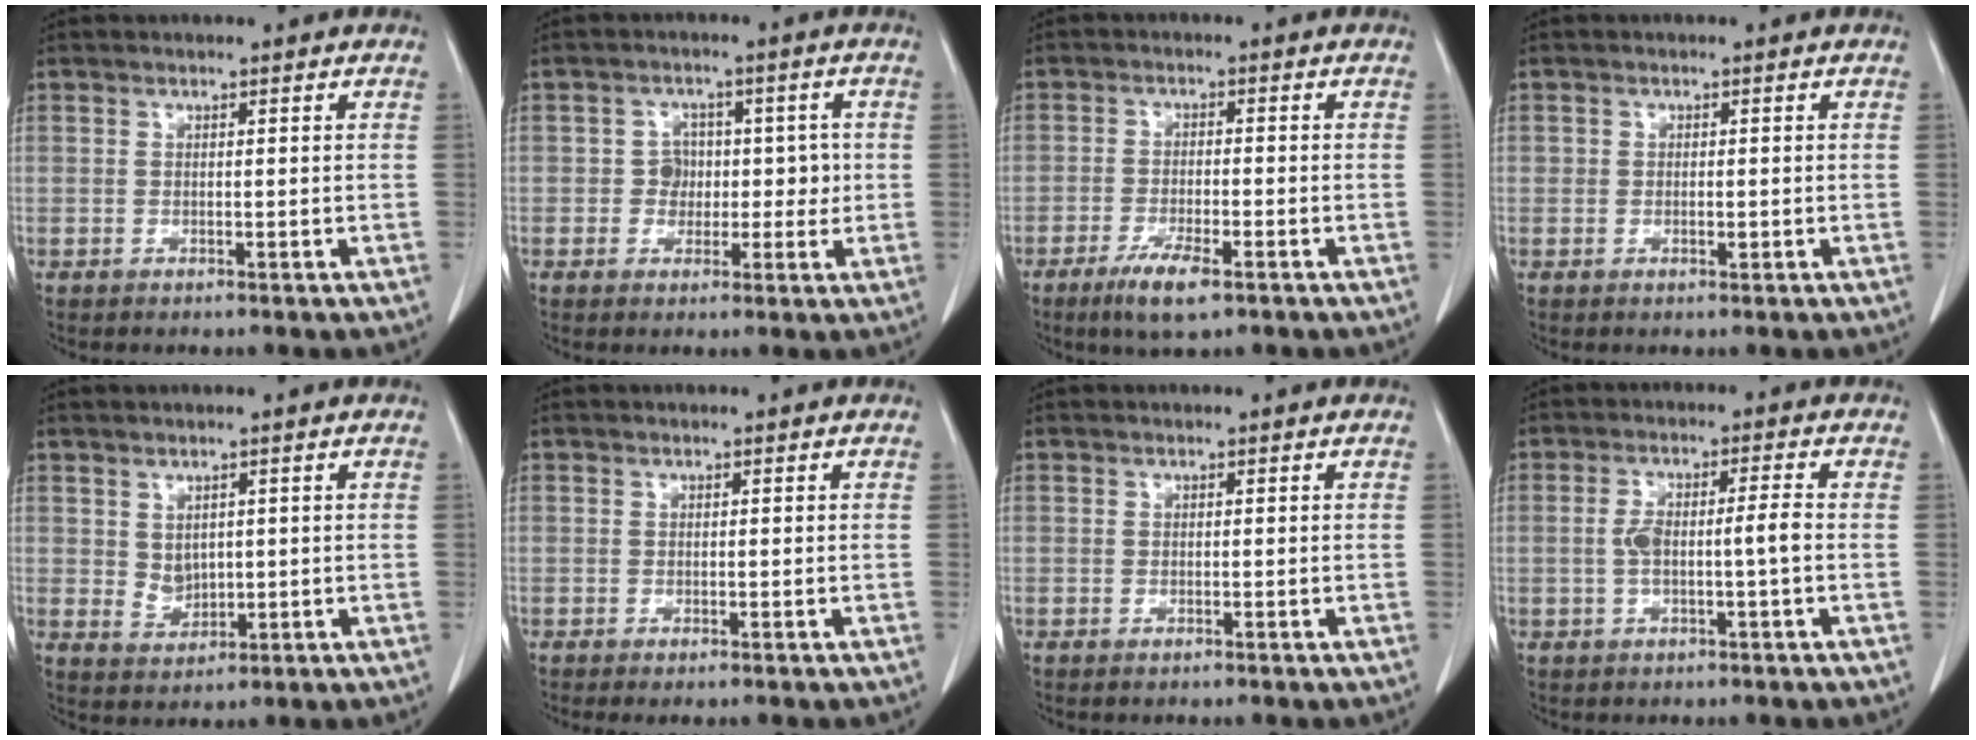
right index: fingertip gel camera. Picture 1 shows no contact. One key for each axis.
{"total": 4.3, "fx": 0.1, "fy": 4.1, "fz": 1.4, "tx": 0.003, "ty": 0.020, "tz": 0.002}
{"total": 6.0, "fx": -3.7, "fy": 1.0, "fz": 4.6, "tx": -0.092, "ty": -0.011, "tz": -0.061}
{"total": 1.0, "fx": -0.1, "fy": 0.6, "fz": 0.7, "tx": -0.010, "ty": 0.001, "tz": 0.002}
{"total": 3.0, "fx": 0.7, "fy": 2.3, "fz": 1.7, "tx": -0.032, "ty": -0.001, "tz": 0.026}
{"total": 1.0, "fx": -0.7, "fy": 0.1, "fz": 0.7, "tx": -0.012, "ty": -0.004, "tz": -0.010}
{"total": 0.0}
{"total": 4.6, "fx": -0.5, "fy": 0.6, "fz": 4.6, "tx": -0.094, "ty": 0.018, "tz": -0.002}